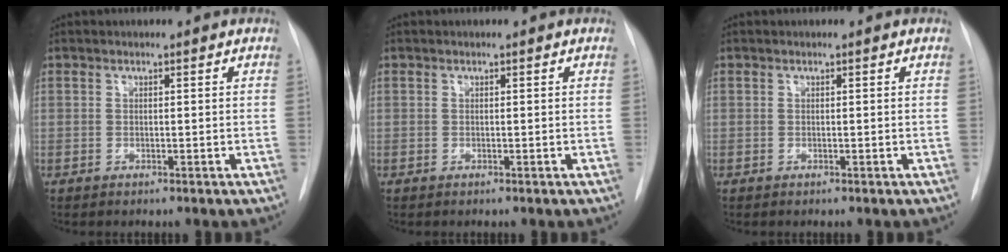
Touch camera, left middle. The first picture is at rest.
{"total": 0.0}
{"total": 0.0}